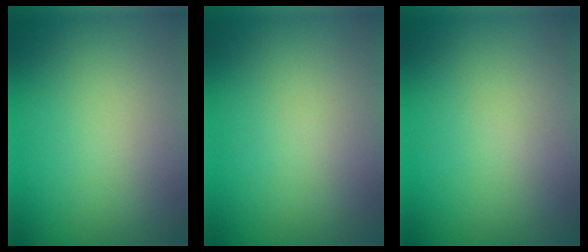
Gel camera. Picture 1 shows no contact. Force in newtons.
{"total": 0.0}
{"total": 0.0}